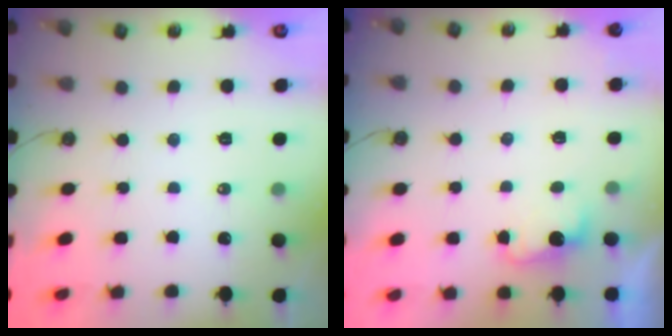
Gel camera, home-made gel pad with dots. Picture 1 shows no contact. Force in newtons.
{"total": 2.8, "press": 2.7, "slide": 0.9}